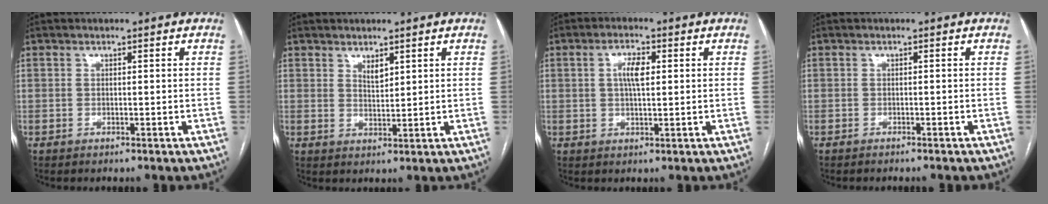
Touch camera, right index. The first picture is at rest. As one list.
[{"total": 2.2, "force": [1.5, 0.8, 1.3], "torque": [-0.026, -0.005, 0.032]}, {"total": 4.0, "force": [0.9, 1.3, 3.7], "torque": [-0.071, 0.007, 0.015]}, {"total": 1.9, "force": [-1.8, 0.1, 0.6], "torque": [-0.009, -0.002, -0.022]}]